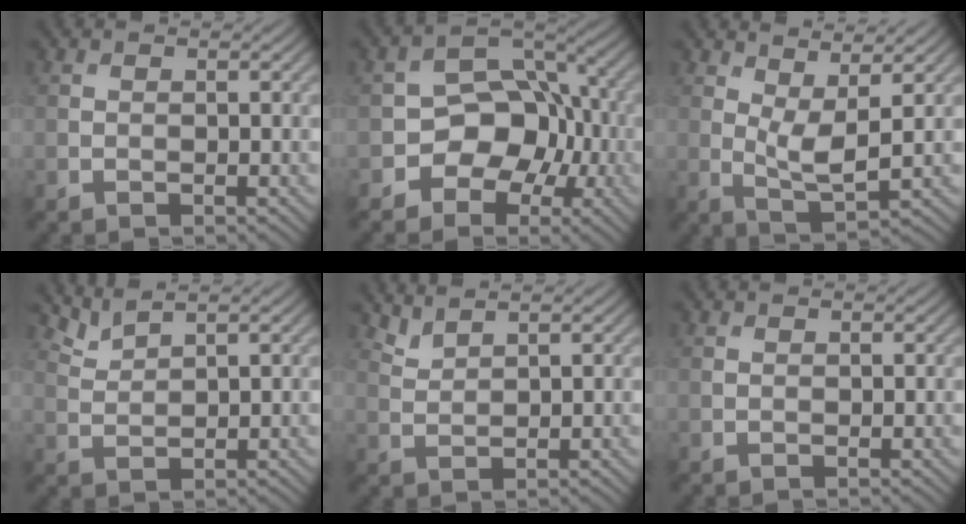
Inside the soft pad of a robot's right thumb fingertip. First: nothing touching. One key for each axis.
{"total": 7.4, "fx": -2.5, "fy": 5.8, "fz": 4.0, "tx": -0.050, "ty": 0.006, "tz": -0.056}
{"total": 4.2, "fx": 1.9, "fy": 1.2, "fz": 3.5, "tx": -0.080, "ty": -0.004, "tz": 0.038}
{"total": 2.6, "fx": 2.3, "fy": 0.3, "fz": 1.0, "tx": -0.029, "ty": 0.003, "tz": 0.059}
{"total": 2.1, "fx": 2.0, "fy": 0.2, "fz": 0.7, "tx": -0.023, "ty": 0.002, "tz": 0.051}
{"total": 0.0}